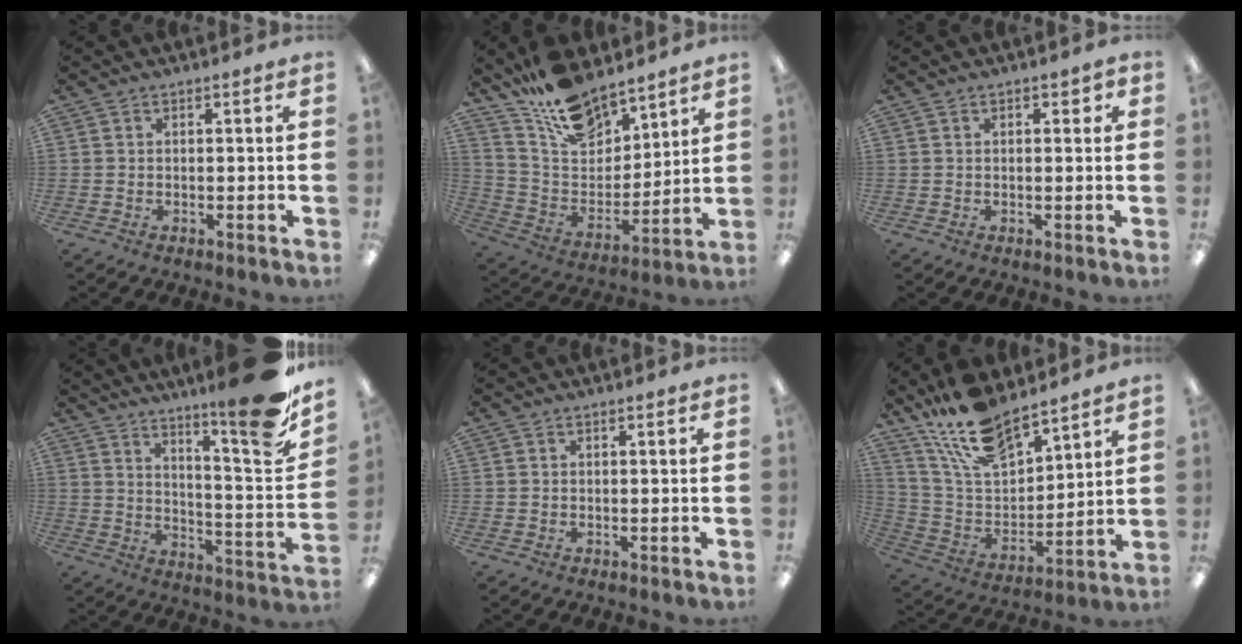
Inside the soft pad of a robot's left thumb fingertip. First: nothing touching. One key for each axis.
{"total": 15.9, "fx": 12.8, "fy": 7.5, "fz": 5.8, "tx": -0.118, "ty": -0.085, "tz": 0.239}
{"total": 1.6, "fx": 0.6, "fy": 0.9, "fz": 1.1, "tx": -0.013, "ty": 0.003, "tz": 0.007}
{"total": 17.2, "fx": 13.0, "fy": 2.0, "fz": 11.1, "tx": -0.151, "ty": -0.115, "tz": 0.203}
{"total": 0.0}
{"total": 16.1, "fx": 13.3, "fy": 5.9, "fz": 6.9, "tx": -0.150, "ty": -0.077, "tz": 0.244}